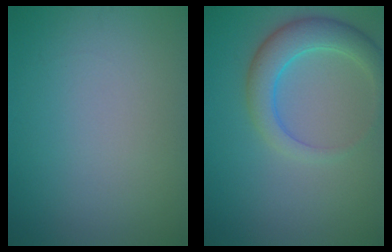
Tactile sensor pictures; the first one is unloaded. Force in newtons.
{"total": 4.5, "press": 4.5, "slide": 0.1}